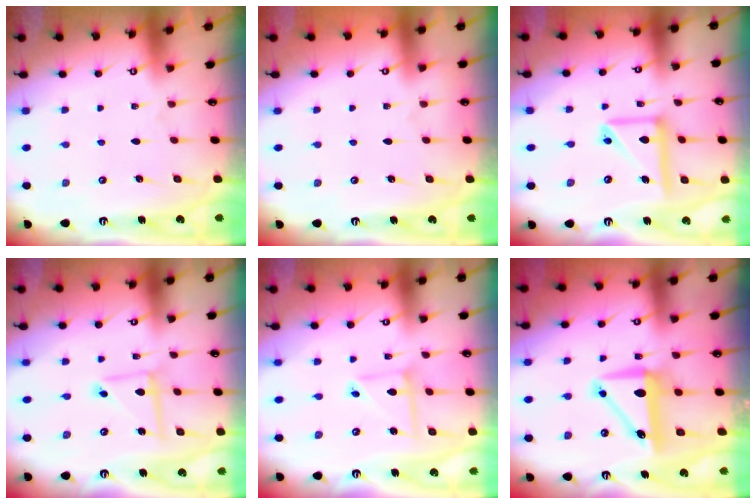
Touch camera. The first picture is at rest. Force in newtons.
{"total": 0.0}
{"total": 13.6, "press": 13.5, "slide": 1.8}
{"total": 6.6, "press": 6.5, "slide": 0.6}
{"total": 6.8, "press": 6.7, "slide": 0.5}
{"total": 8.8, "press": 8.6, "slide": 1.7}